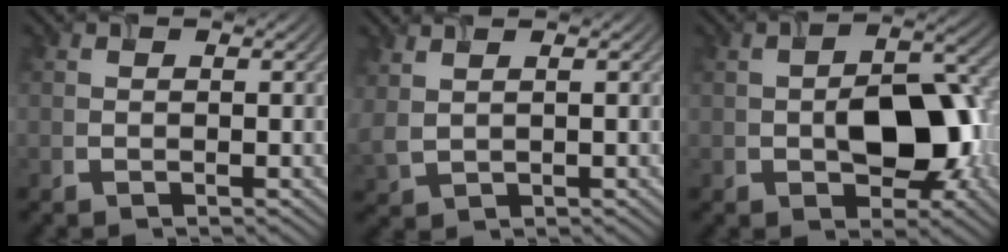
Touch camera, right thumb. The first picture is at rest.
{"total": 2.6, "force": [1.6, 0.7, 1.8], "torque": [-0.056, 0.009, 0.037]}
{"total": 9.8, "force": [-1.6, 5.7, 7.9], "torque": [-0.117, -0.002, -0.021]}